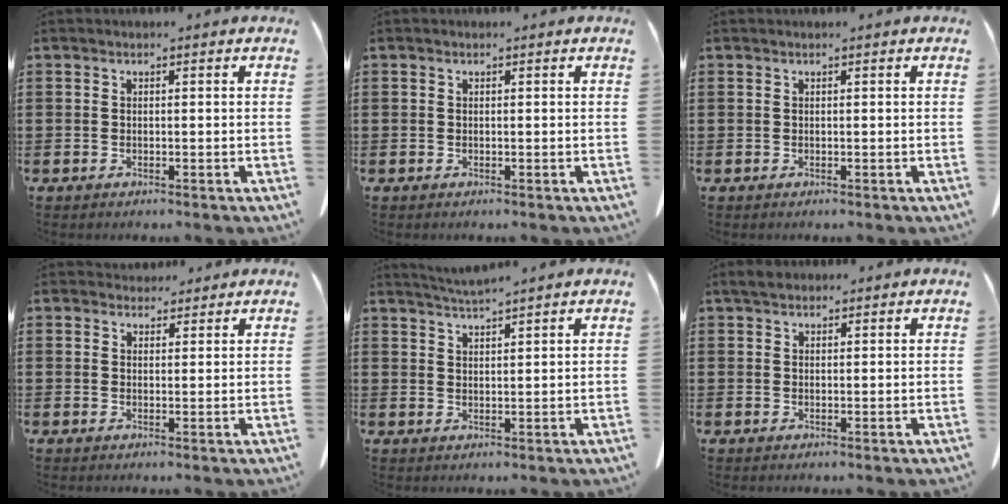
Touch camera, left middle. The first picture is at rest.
{"total": 0.0}
{"total": 0.0}
{"total": 2.3, "force": [2.1, 0.9, 0.1], "torque": [0.001, -0.003, 0.039]}
{"total": 2.7, "force": [2.6, -0.4, 0.7], "torque": [-0.021, -0.003, 0.047]}
{"total": 1.9, "force": [1.6, 0.8, 0.8], "torque": [-0.021, 0.007, 0.030]}